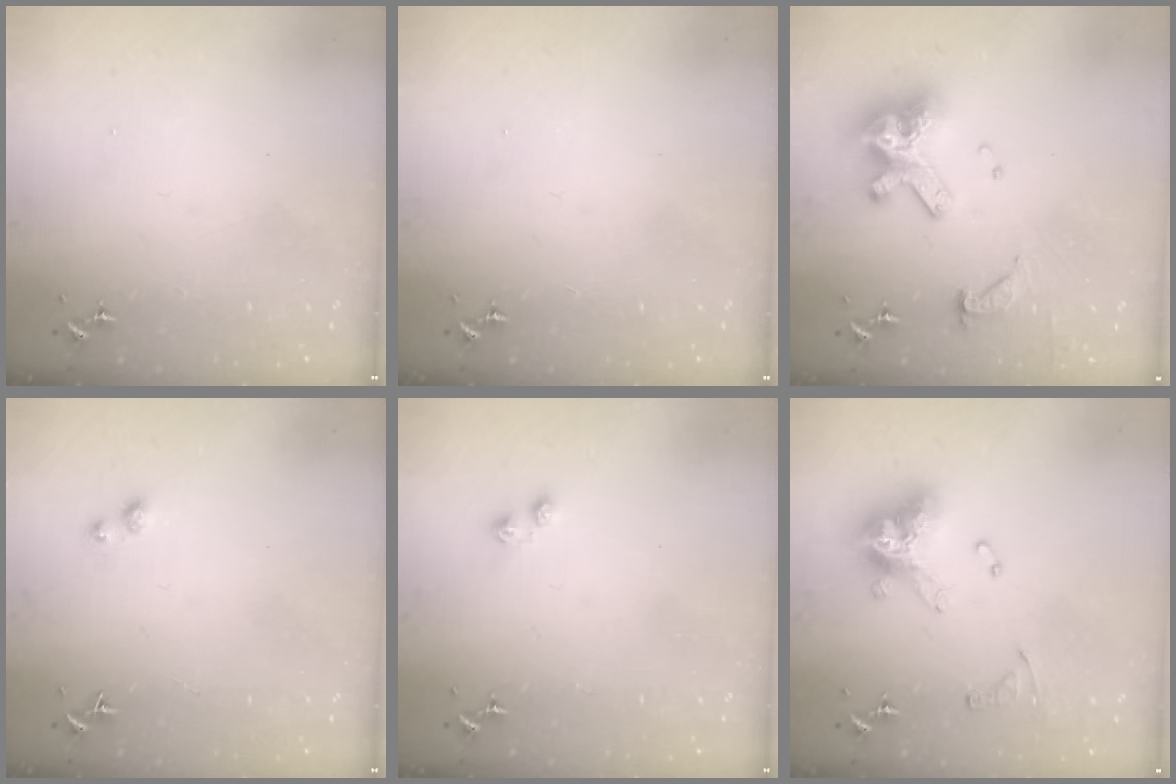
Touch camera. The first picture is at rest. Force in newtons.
{"total": 0.0}
{"total": 14.7, "press": 14.7, "slide": 1.6}
{"total": 3.0, "press": 3.0, "slide": 0.1}
{"total": 2.3, "press": 2.2, "slide": 0.5}
{"total": 14.6, "press": 14.5, "slide": 1.6}